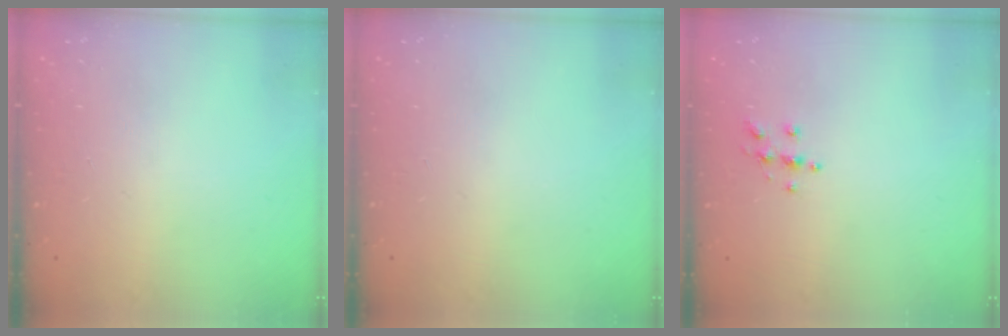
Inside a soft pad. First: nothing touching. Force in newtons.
{"total": 0.0}
{"total": 4.2, "press": 4.2, "slide": 0.3}